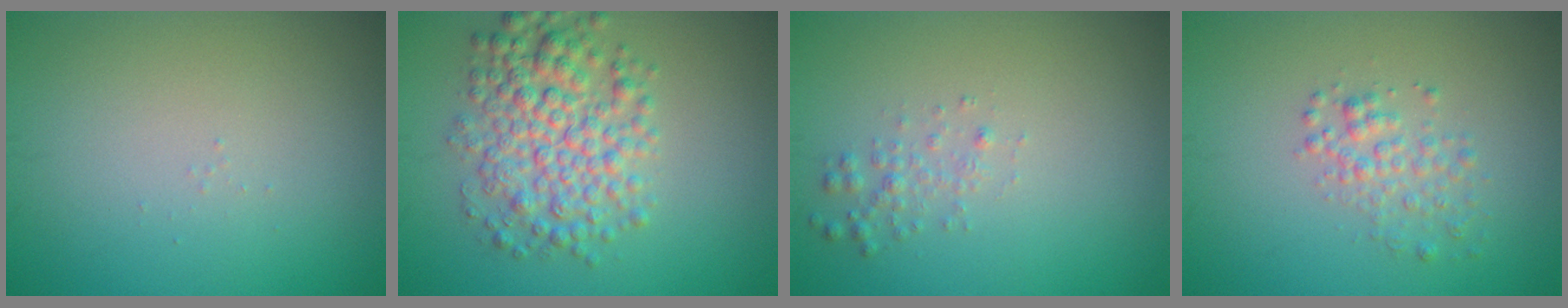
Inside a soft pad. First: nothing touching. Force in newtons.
{"total": 5.8, "press": 5.8, "slide": 0.0}
{"total": 1.3, "press": 1.3, "slide": 0.0}
{"total": 2.1, "press": 2.1, "slide": 0.1}